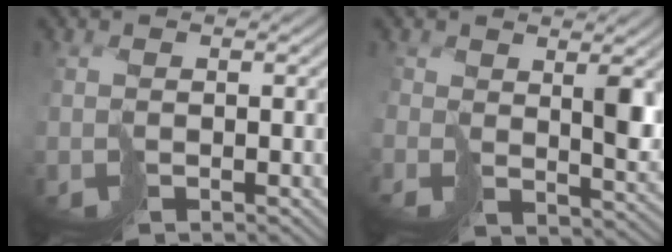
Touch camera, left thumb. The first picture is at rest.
{"total": 3.4, "force": [1.8, 2.1, 1.9], "torque": [-0.042, -0.020, 0.044]}